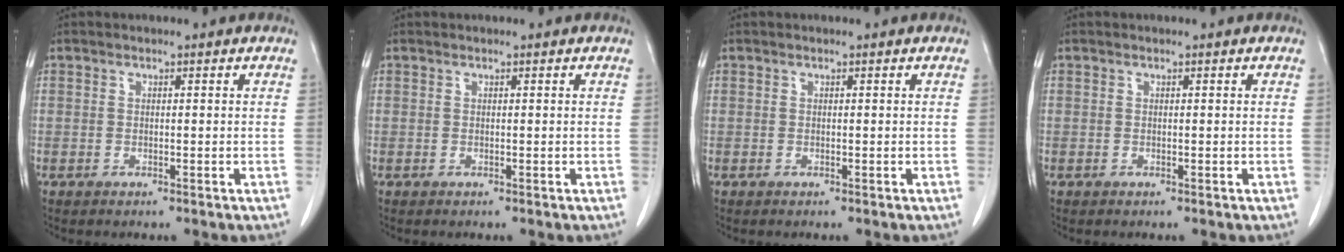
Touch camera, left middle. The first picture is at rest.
{"total": 0.0}
{"total": 0.0}
{"total": 0.0}